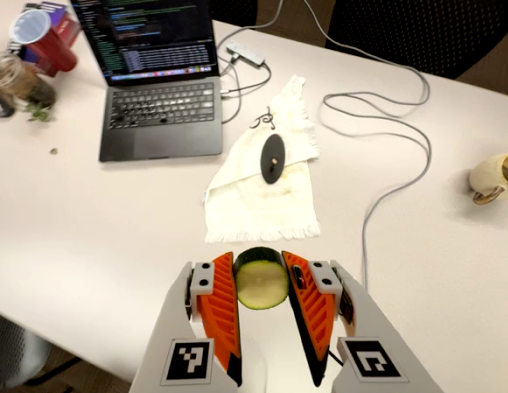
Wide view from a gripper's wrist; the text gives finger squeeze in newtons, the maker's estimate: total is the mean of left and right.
{"total": 12.5, "left": 12.4, "right": 12.6}